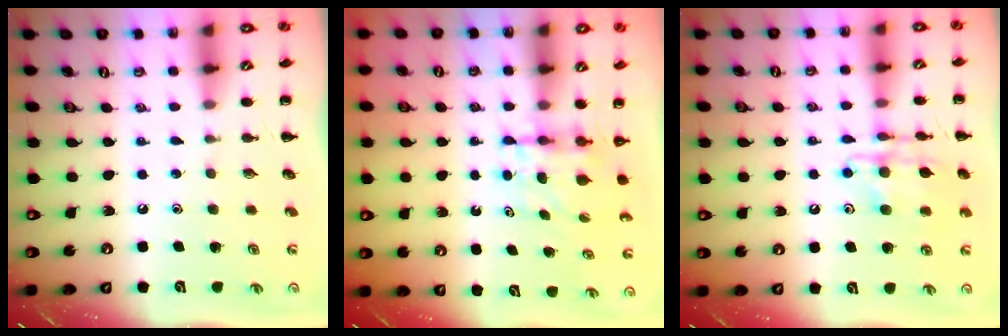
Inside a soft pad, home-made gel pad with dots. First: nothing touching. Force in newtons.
{"total": 4.8, "press": 4.8, "slide": 0.3}
{"total": 13.5, "press": 13.4, "slide": 1.8}